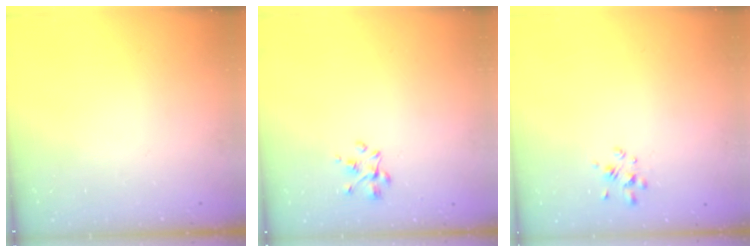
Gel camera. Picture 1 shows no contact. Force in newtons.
{"total": 2.4, "press": 2.3, "slide": 0.8}
{"total": 2.1, "press": 2.0, "slide": 0.9}